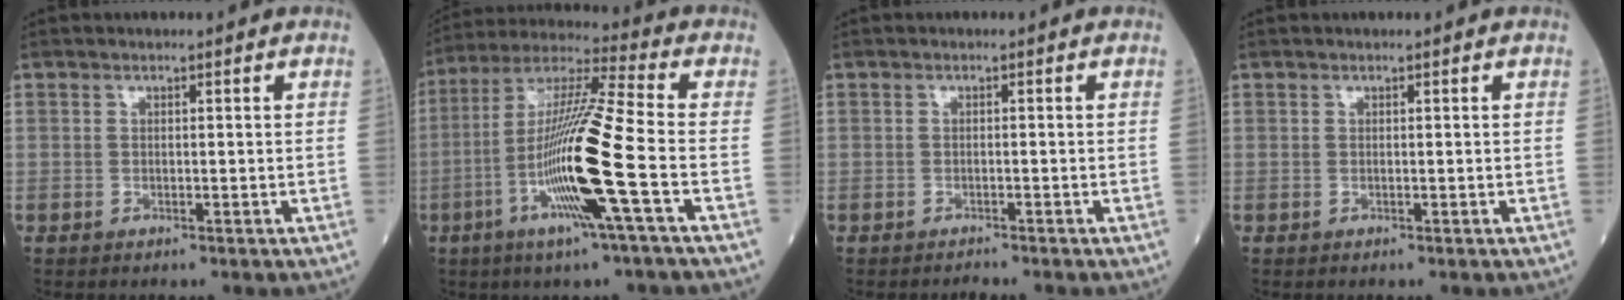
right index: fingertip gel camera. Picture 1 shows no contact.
{"total": 16.1, "force": [-4.7, -0.9, 15.4], "torque": [-0.299, -0.011, -0.100]}
{"total": 1.2, "force": [-1.2, -0.3, 0.1], "torque": [-0.001, -0.001, -0.018]}
{"total": 0.0}